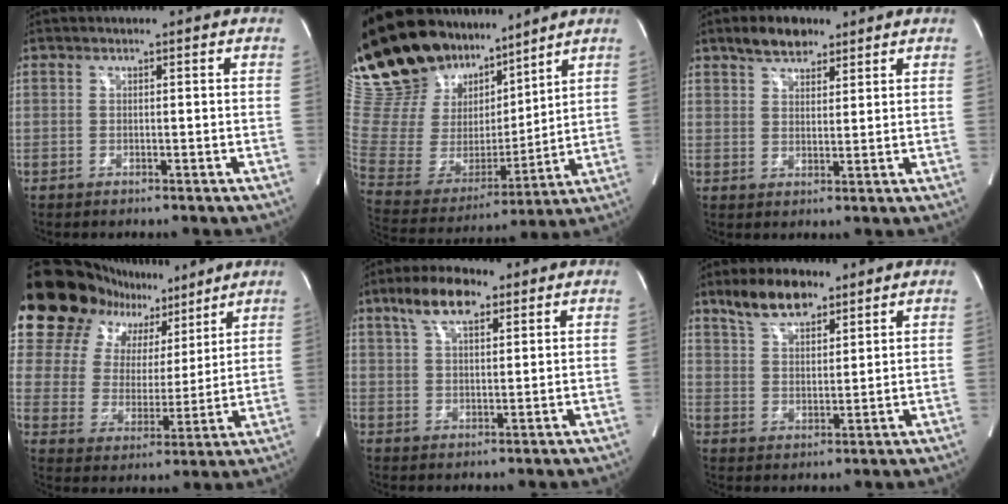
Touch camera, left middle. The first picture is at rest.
{"total": 23.7, "force": [18.7, 9.6, 10.8], "torque": [-0.222, 0.014, 0.339]}
{"total": 5.2, "force": [3.9, 2.5, 2.4], "torque": [-0.045, 0.008, 0.071]}
{"total": 23.6, "force": [17.2, 13.2, 9.2], "torque": [-0.207, 0.066, 0.281]}
{"total": 7.7, "force": [4.7, 2.8, 5.4], "torque": [-0.108, 0.019, 0.086]}
{"total": 8.1, "force": [6.1, 3.1, 4.3], "torque": [-0.083, 0.010, 0.117]}